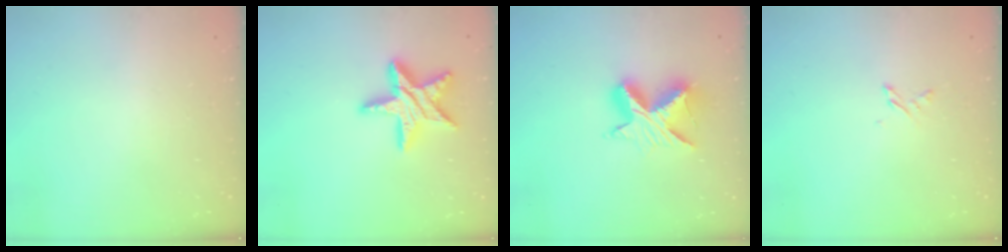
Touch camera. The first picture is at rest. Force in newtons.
{"total": 15.4, "press": 15.4, "slide": 1.3}
{"total": 10.8, "press": 10.7, "slide": 0.7}
{"total": 1.7, "press": 1.7, "slide": 0.3}